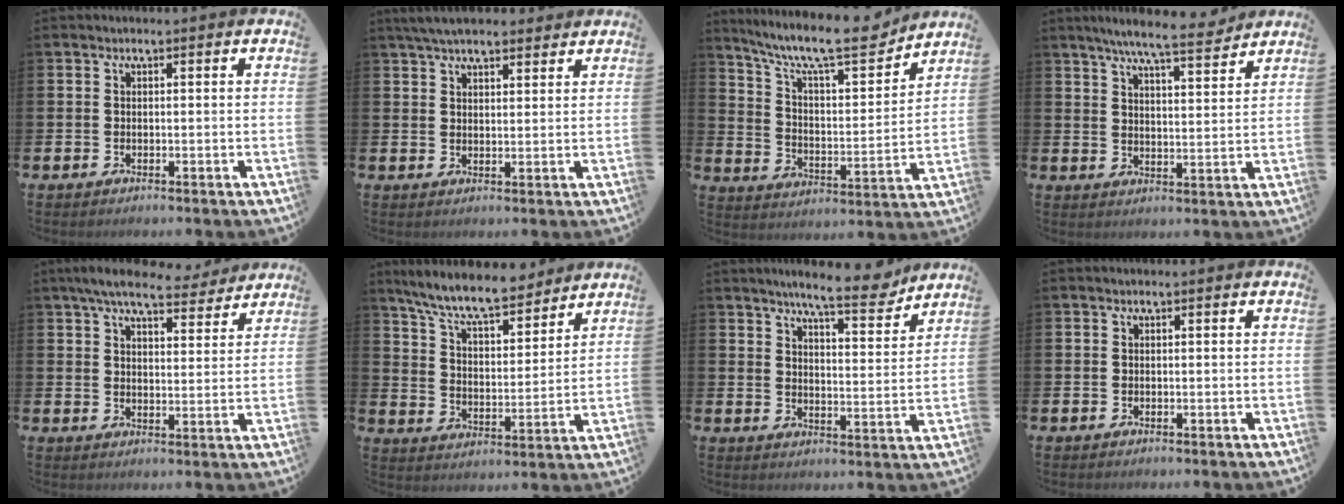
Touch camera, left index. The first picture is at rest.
{"total": 5.2, "force": [4.7, 1.5, 1.6], "torque": [-0.044, -0.006, 0.088]}
{"total": 12.0, "force": [10.3, 2.3, 5.7], "torque": [-0.131, -0.067, 0.171]}
{"total": 7.5, "force": [6.9, 0.3, 3.0], "torque": [-0.068, -0.032, 0.120]}
{"total": 7.4, "force": [6.6, 1.6, 2.8], "torque": [-0.068, -0.027, 0.117]}
{"total": 9.3, "force": [8.5, 1.7, 3.4], "torque": [-0.098, -0.050, 0.149]}
{"total": 8.6, "force": [7.7, 1.0, 3.7], "torque": [-0.065, -0.042, 0.132]}
{"total": 0.0}